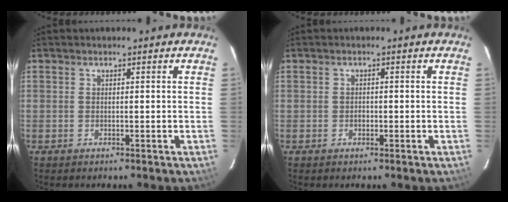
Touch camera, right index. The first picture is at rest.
{"total": 0.8, "force": [-0.1, 0.8, 0.2], "torque": [-0.003, 0.001, 0.000]}